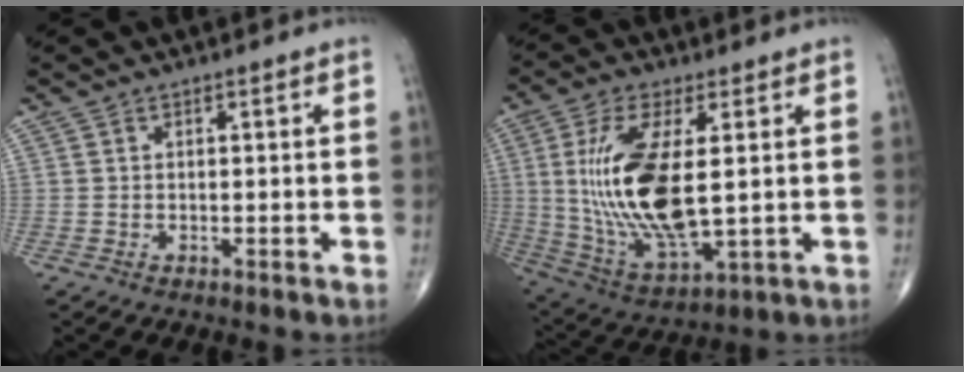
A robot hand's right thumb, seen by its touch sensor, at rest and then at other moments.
{"total": 18.6, "force": [1.6, 7.2, 17.0], "torque": [-0.352, -0.020, 0.044]}